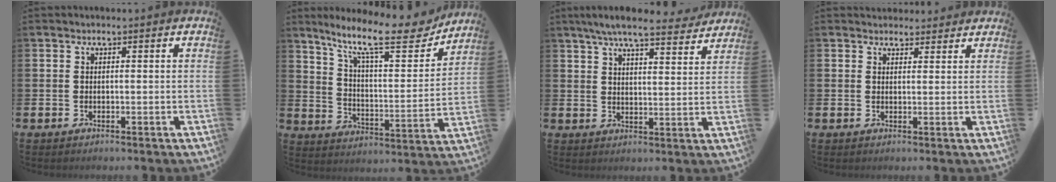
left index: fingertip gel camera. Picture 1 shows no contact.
{"total": 13.8, "force": [10.8, 3.2, 8.1], "torque": [-0.157, -0.064, 0.175]}
{"total": 7.1, "force": [6.5, 0.9, 2.7], "torque": [-0.064, -0.030, 0.114]}
{"total": 2.6, "force": [2.4, 0.9, -0.2], "torque": [0.006, -0.008, 0.044]}